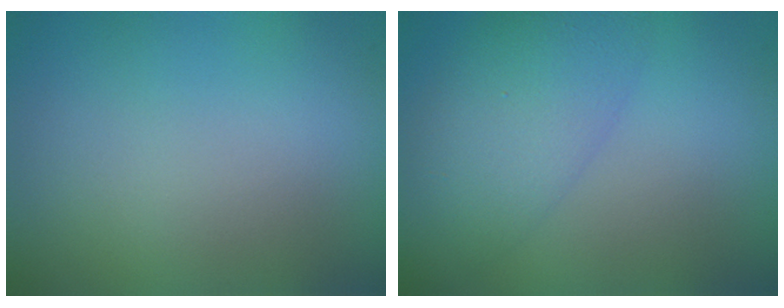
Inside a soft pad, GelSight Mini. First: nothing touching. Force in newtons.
{"total": 5.6, "press": 5.6, "slide": 0.2}